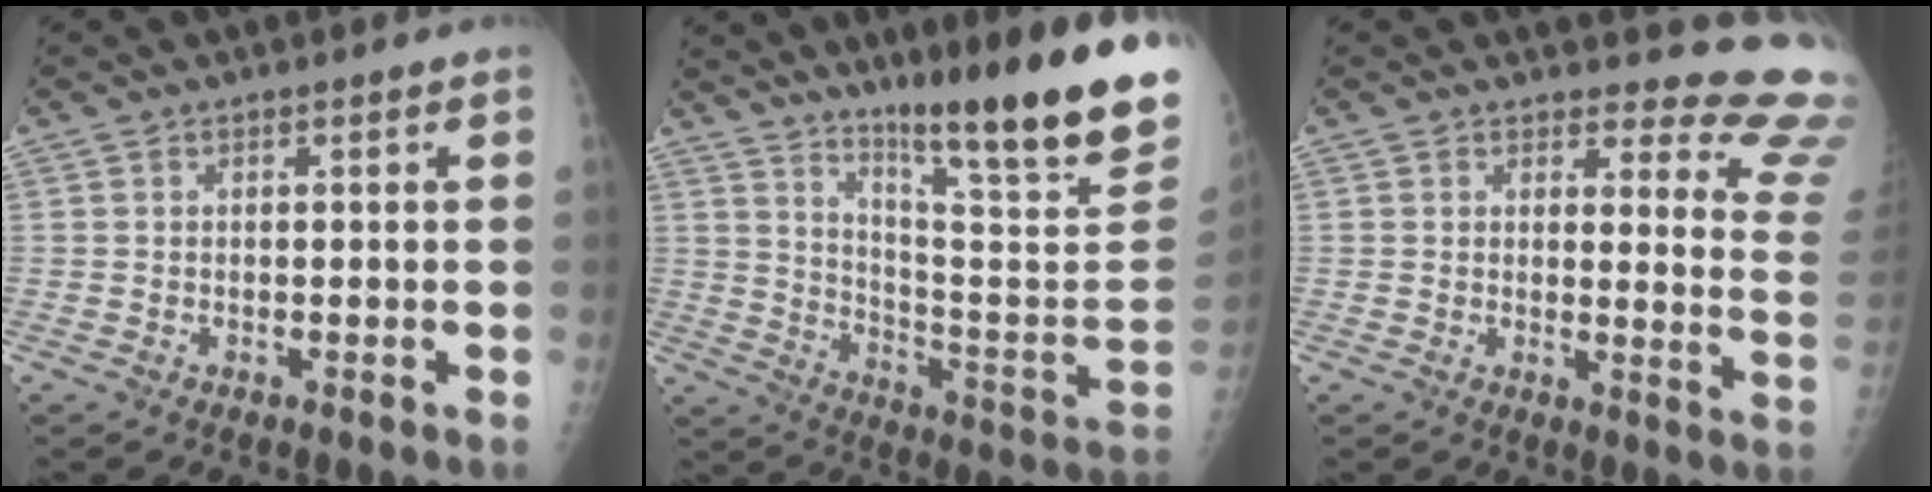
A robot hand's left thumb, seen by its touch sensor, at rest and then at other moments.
{"total": 24.9, "force": [17.6, 1.2, 17.5], "torque": [-0.243, -0.116, 0.269]}
{"total": 14.5, "force": [13.9, 3.4, 2.3], "torque": [0.023, -0.155, 0.116]}